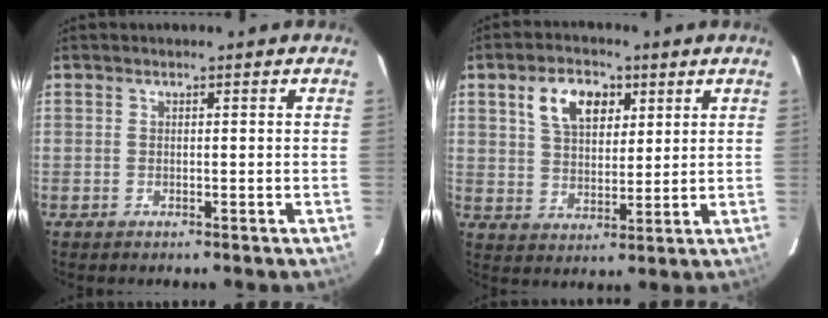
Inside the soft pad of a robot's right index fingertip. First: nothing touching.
{"total": 9.0, "force": [4.1, 5.4, 5.9], "torque": [-0.110, 0.019, 0.075]}